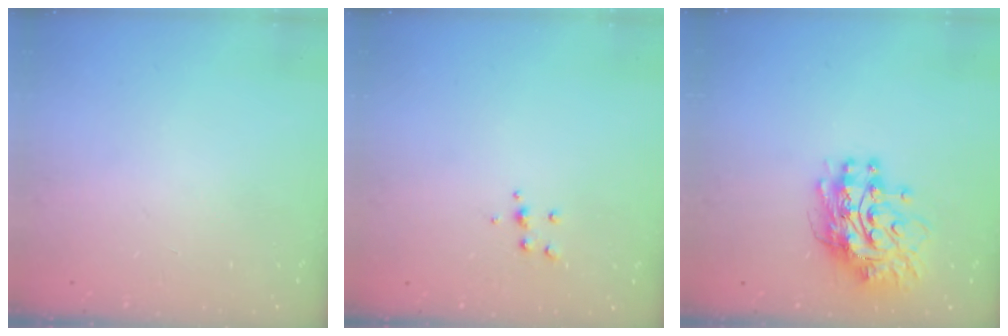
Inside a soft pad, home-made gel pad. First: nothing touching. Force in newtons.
{"total": 4.6, "press": 4.5, "slide": 0.7}
{"total": 11.1, "press": 11.1, "slide": 1.0}